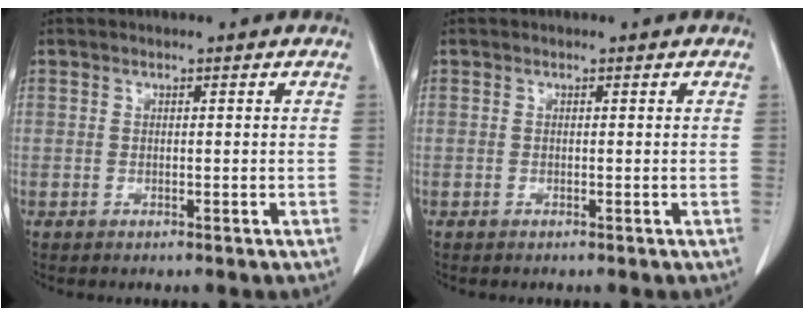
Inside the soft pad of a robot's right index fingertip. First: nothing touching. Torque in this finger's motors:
{"motor_torque": [-0.07, 0.03, 0.10, 0.00]}